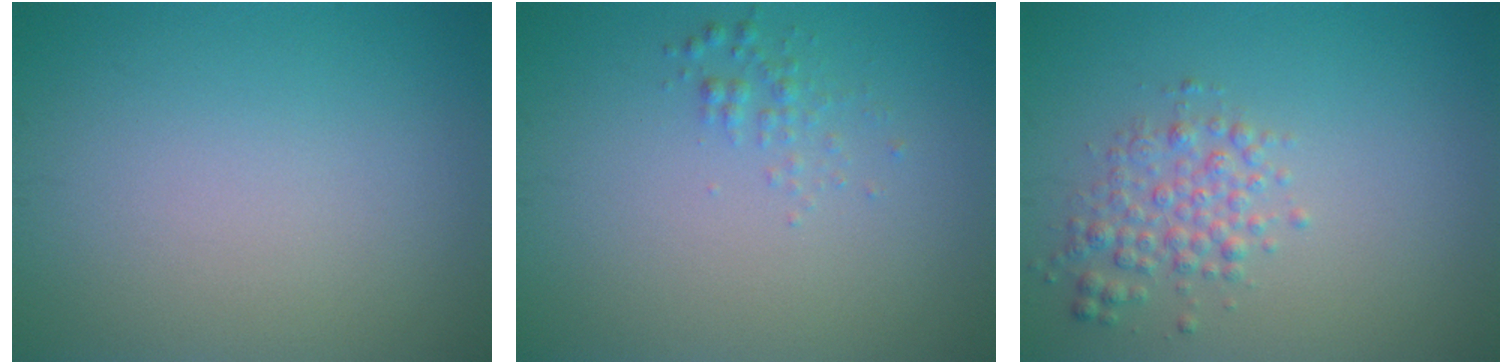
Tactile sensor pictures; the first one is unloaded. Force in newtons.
{"total": 1.1, "press": 1.1, "slide": 0.0}
{"total": 2.5, "press": 2.5, "slide": 0.0}